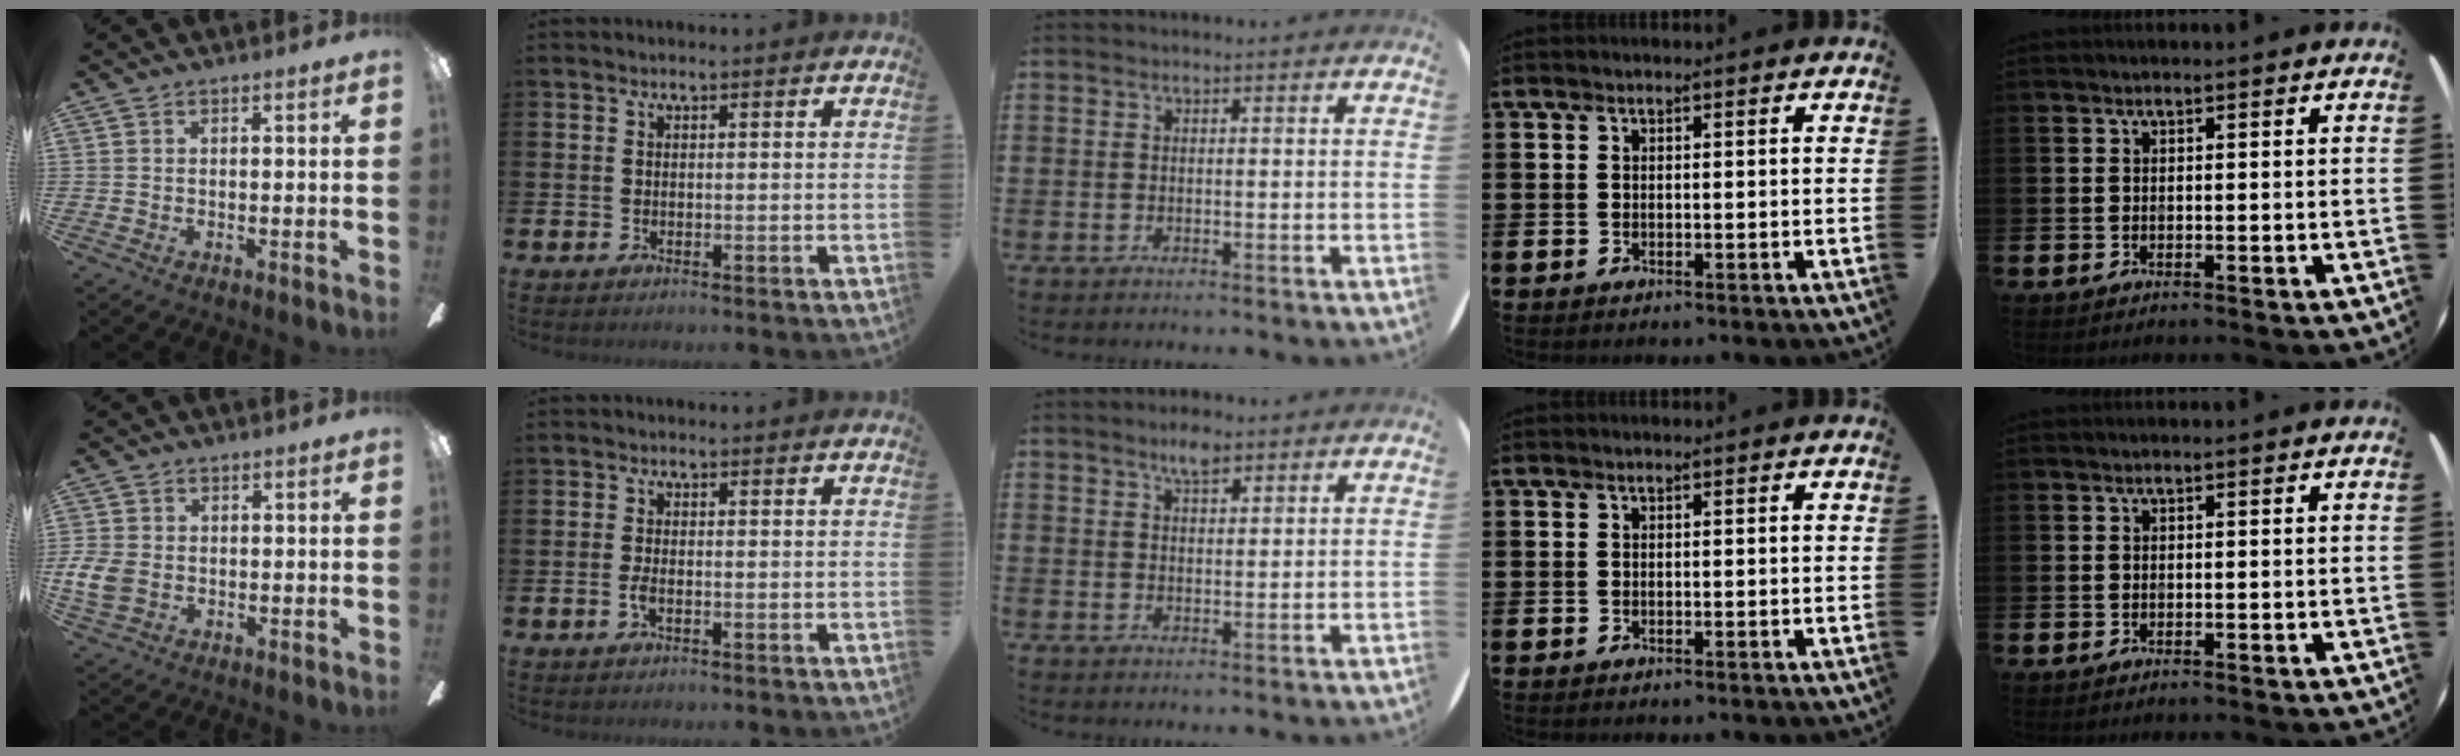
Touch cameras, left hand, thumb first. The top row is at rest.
{"thumb": {"total": 6.0, "force": [-0.6, 4.6, 3.8], "torque": [-0.090, 0.008, -0.010]}, "index": {"total": 1.3, "force": [-0.7, 0.3, 1.1], "torque": [-0.025, 0.001, -0.011]}, "middle": {"total": 3.3, "force": [2.6, 1.1, 1.7], "torque": [-0.029, 0.002, 0.045]}}